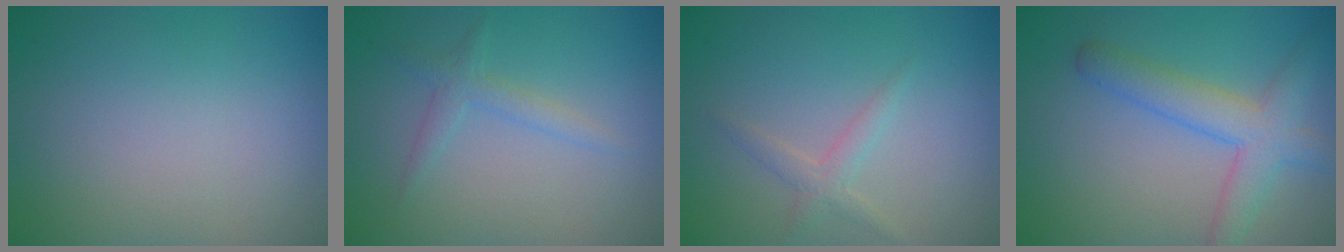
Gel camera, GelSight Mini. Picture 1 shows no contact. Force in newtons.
{"total": 1.6, "press": 1.6, "slide": 0.1}
{"total": 1.5, "press": 1.5, "slide": 0.1}
{"total": 4.5, "press": 4.5, "slide": 0.2}